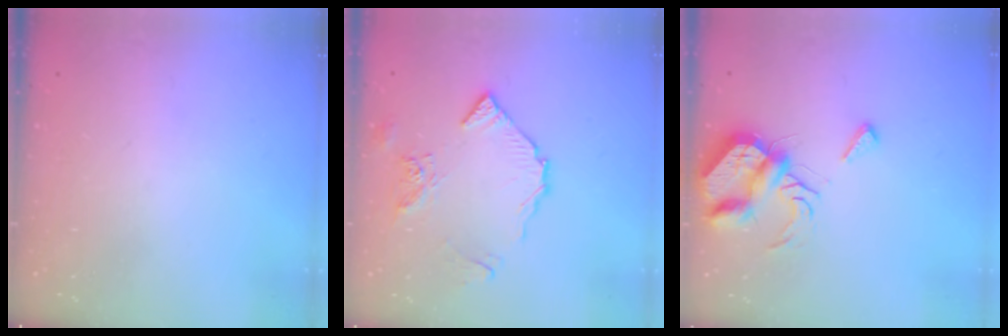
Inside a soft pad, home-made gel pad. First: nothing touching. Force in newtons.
{"total": 10.1, "press": 10.0, "slide": 1.1}
{"total": 10.1, "press": 10.0, "slide": 1.2}